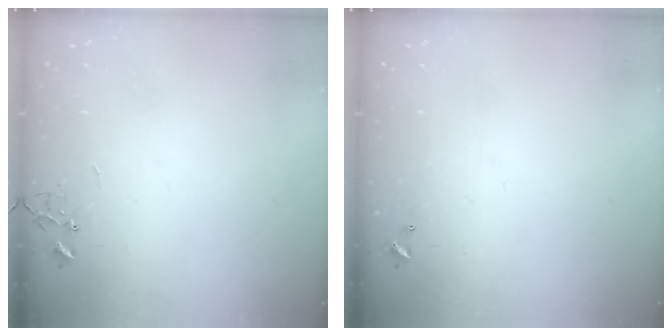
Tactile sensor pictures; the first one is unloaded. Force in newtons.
{"total": 0.0}